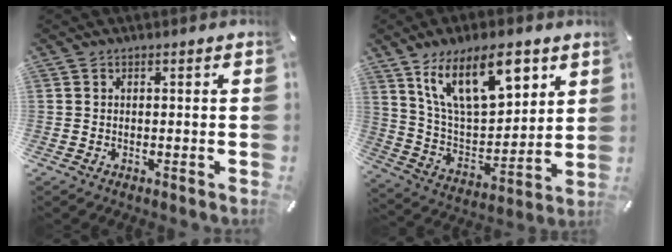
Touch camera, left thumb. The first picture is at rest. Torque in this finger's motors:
{"motor_torque": [2.51, 2.50, 1.40, -1.37, 0.44]}